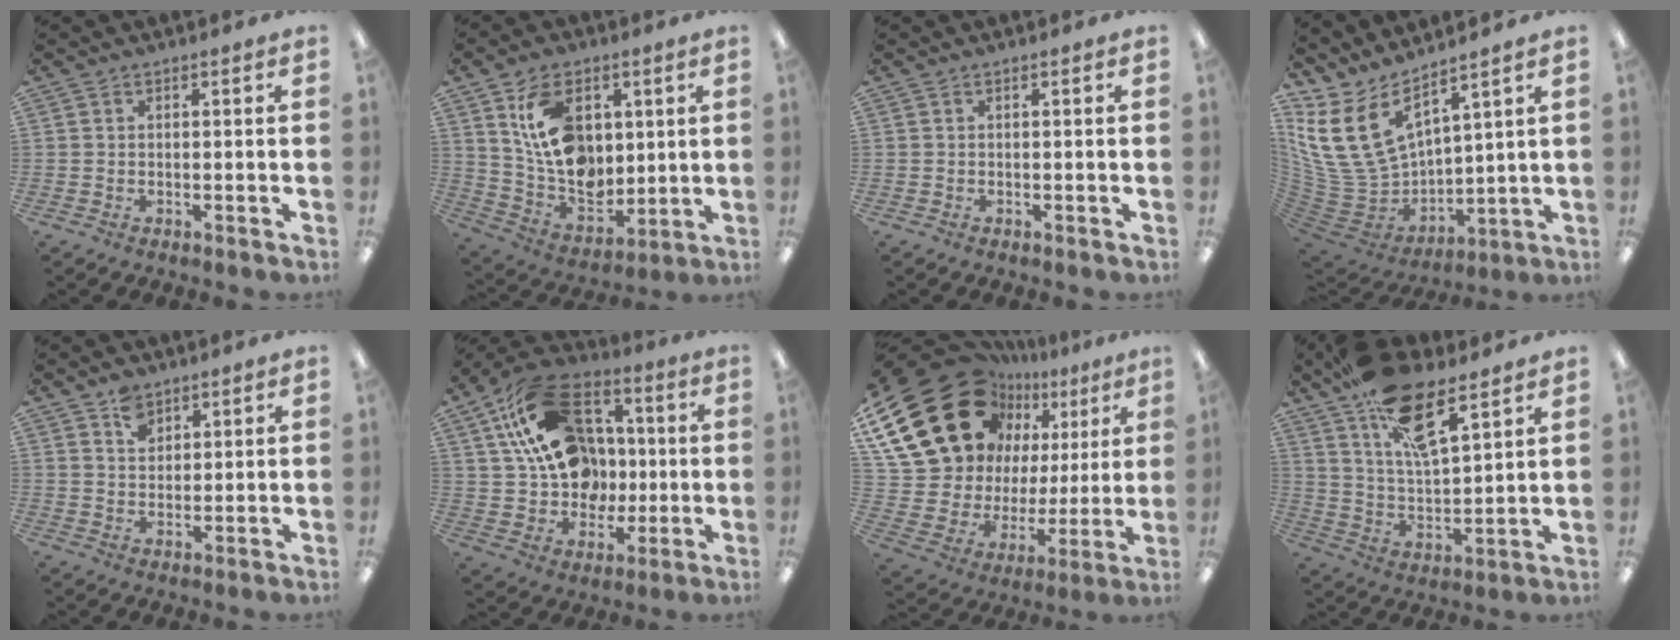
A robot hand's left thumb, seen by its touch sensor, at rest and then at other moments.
{"total": 15.4, "force": [5.7, 10.6, 9.6], "torque": [-0.197, -0.008, 0.106]}
{"total": 0.0}
{"total": 17.6, "force": [8.4, 10.4, 11.5], "torque": [-0.259, -0.054, 0.160]}
{"total": 4.9, "force": [3.3, 3.3, 1.6], "torque": [-0.018, -0.013, 0.060]}
{"total": 23.2, "force": [6.6, 17.1, 14.1], "torque": [-0.244, -0.007, 0.127]}
{"total": 28.4, "force": [13.8, 18.9, 16.2], "torque": [-0.307, -0.091, 0.278]}
{"total": 18.1, "force": [11.5, 7.2, 12.0], "torque": [-0.212, -0.047, 0.202]}